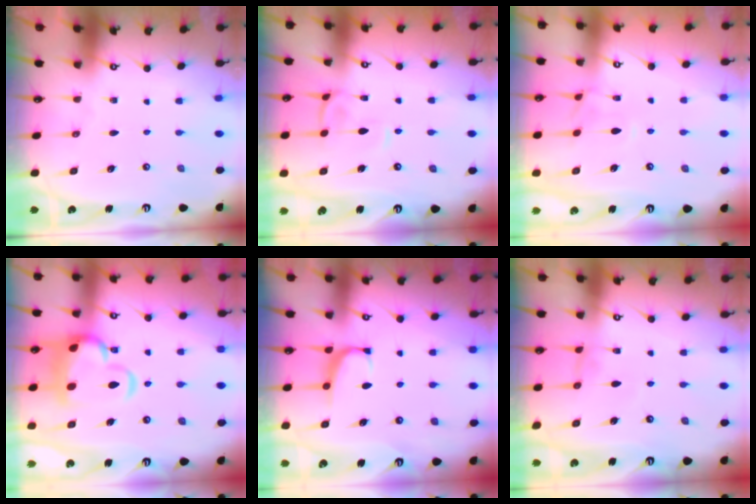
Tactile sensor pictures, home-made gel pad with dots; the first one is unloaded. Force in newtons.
{"total": 1.9, "press": 1.8, "slide": 0.7}
{"total": 2.1, "press": 2.0, "slide": 0.7}
{"total": 8.7, "press": 8.5, "slide": 1.5}
{"total": 0.7, "press": 0.0, "slide": 0.7}
{"total": 0.8, "press": 0.6, "slide": 0.5}